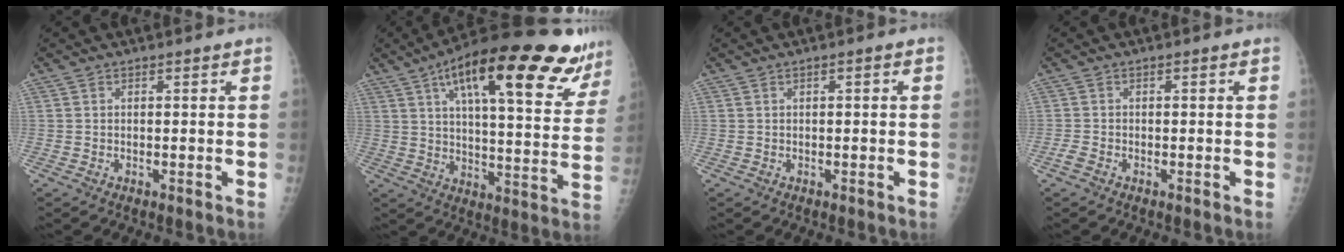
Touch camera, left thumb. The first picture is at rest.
{"total": 26.9, "force": [16.3, 7.7, 19.9], "torque": [-0.267, -0.030, 0.238]}
{"total": 0.8, "force": [0.1, 0.2, 0.7], "torque": [-0.011, 0.002, 0.001]}
{"total": 1.4, "force": [-0.8, 0.7, 0.9], "torque": [-0.026, 0.001, -0.018]}